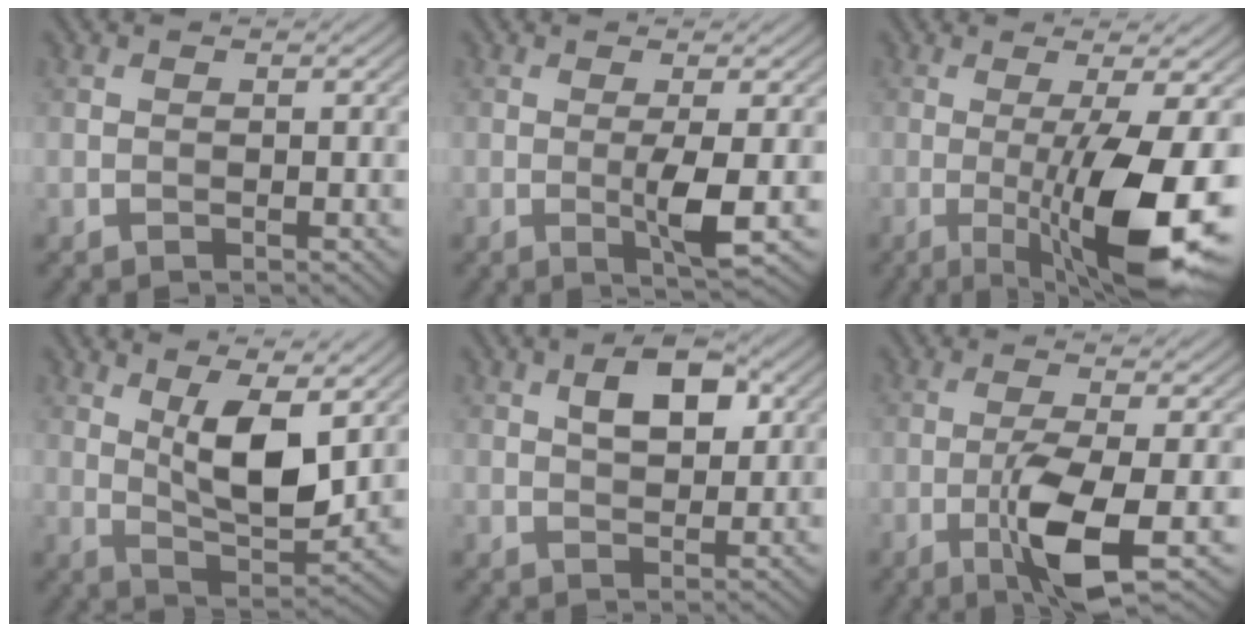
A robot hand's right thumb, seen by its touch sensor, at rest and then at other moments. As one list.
[{"total": 4.1, "force": [-0.5, 0.3, 4.0], "torque": [-0.080, -0.002, -0.011]}, {"total": 13.7, "force": [-2.8, 2.8, 13.1], "torque": [-0.188, 0.003, -0.043]}, {"total": 9.7, "force": [3.0, 3.8, 8.3], "torque": [-0.157, -0.013, 0.058]}, {"total": 5.4, "force": [1.8, 2.8, 4.2], "torque": [-0.070, 0.004, 0.026]}, {"total": 7.6, "force": [-2.5, 1.6, 7.0], "torque": [-0.131, 0.007, -0.051]}]